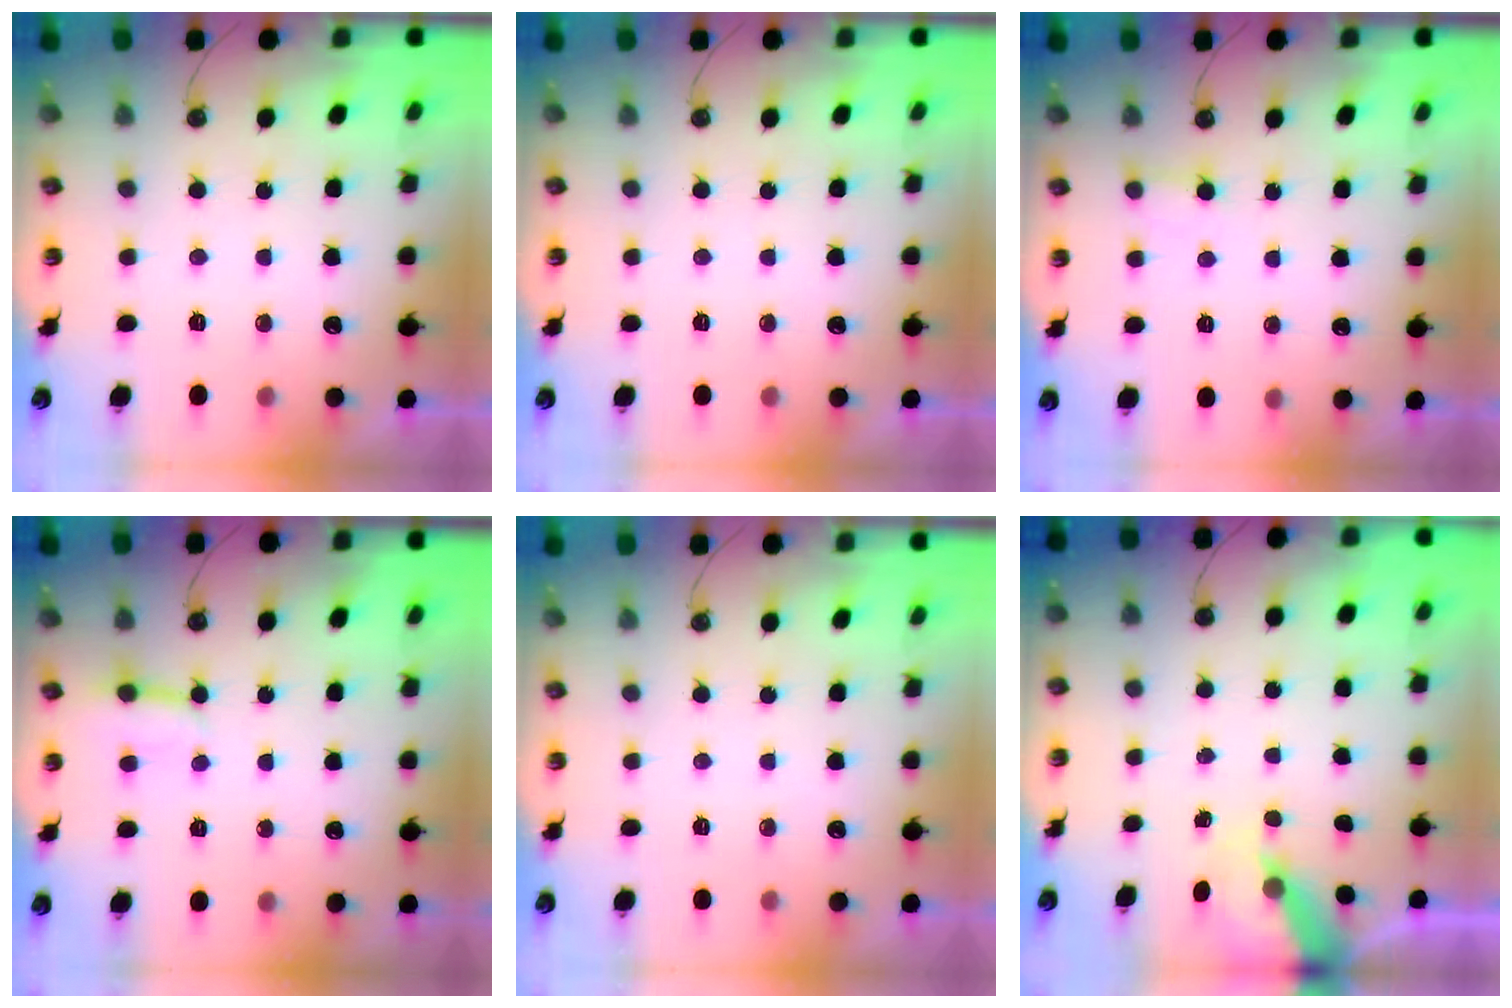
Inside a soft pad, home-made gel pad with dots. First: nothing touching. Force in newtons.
{"total": 0.0}
{"total": 5.5, "press": 5.5, "slide": 0.5}
{"total": 3.3, "press": 3.3, "slide": 0.4}
{"total": 0.0}
{"total": 7.0, "press": 7.0, "slide": 0.7}